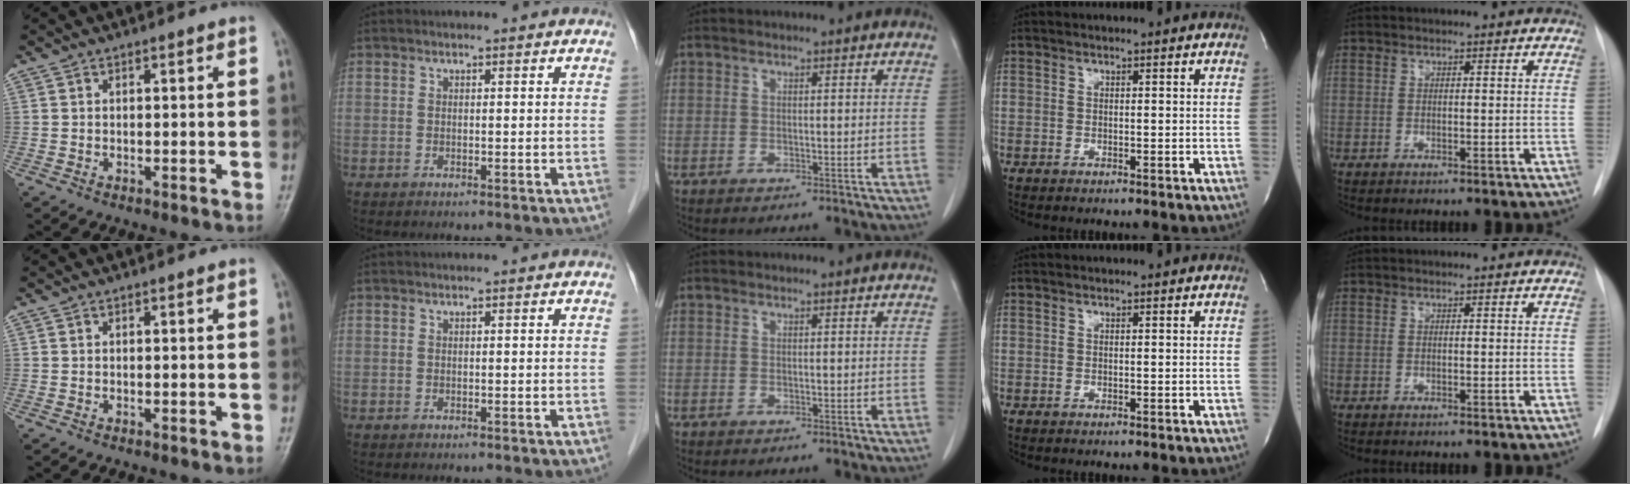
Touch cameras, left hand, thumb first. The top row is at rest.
{}